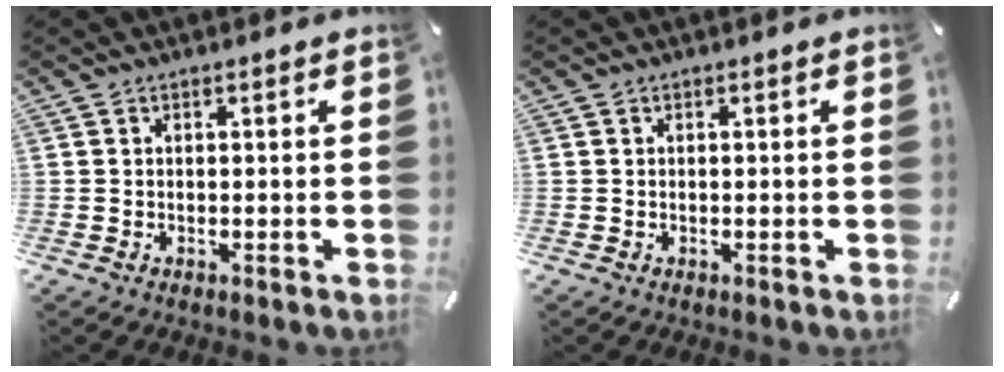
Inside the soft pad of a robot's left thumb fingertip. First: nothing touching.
{"total": 0.0}